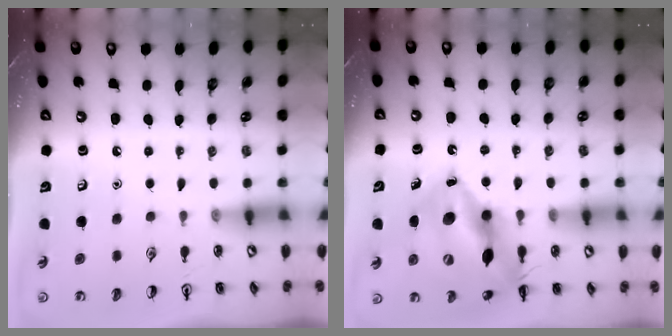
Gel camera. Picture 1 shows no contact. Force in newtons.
{"total": 17.6, "press": 17.3, "slide": 3.1}